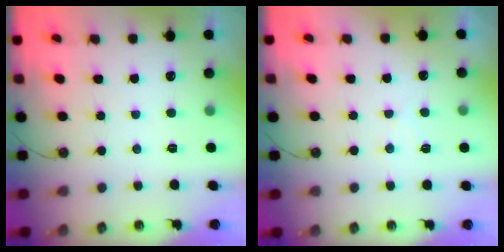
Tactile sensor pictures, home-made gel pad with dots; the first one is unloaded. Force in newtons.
{"total": 4.6, "press": 4.6, "slide": 0.4}